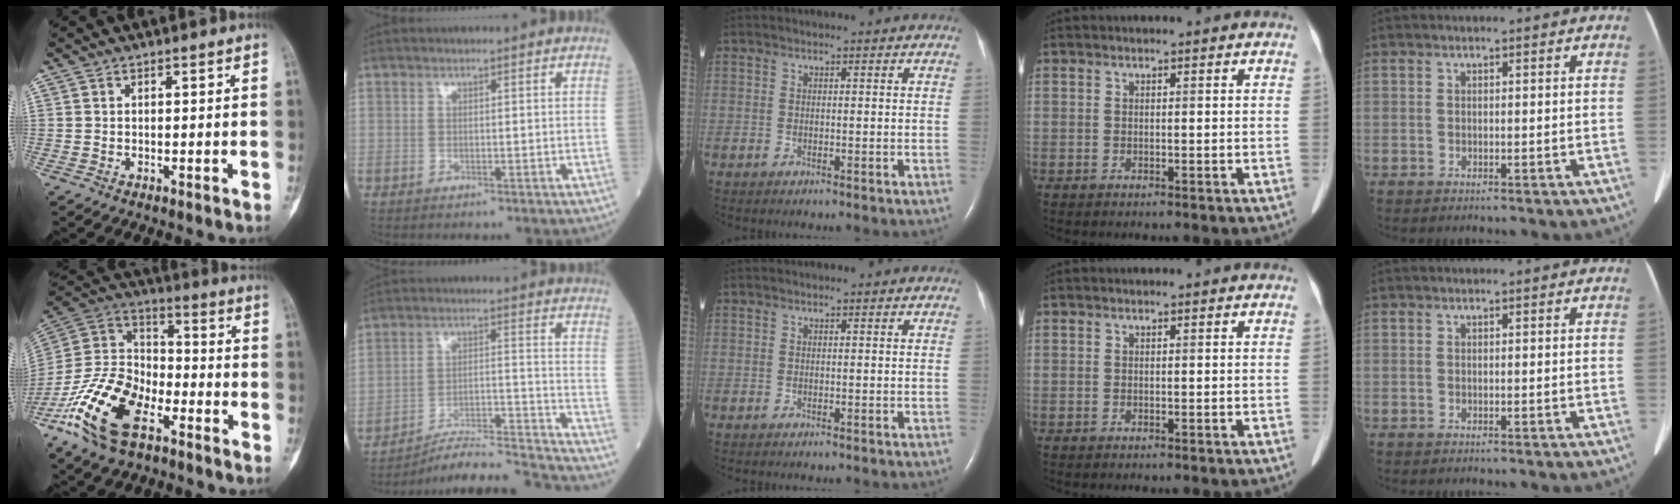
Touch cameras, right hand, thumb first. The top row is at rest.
{"thumb": {"total": 19.4, "force": [-10.5, 10.1, 12.9], "torque": [-0.252, 0.056, -0.204]}, "index": {"total": 19.5, "force": [-18.8, -1.2, 5.2], "torque": [-0.064, 0.009, -0.277]}}